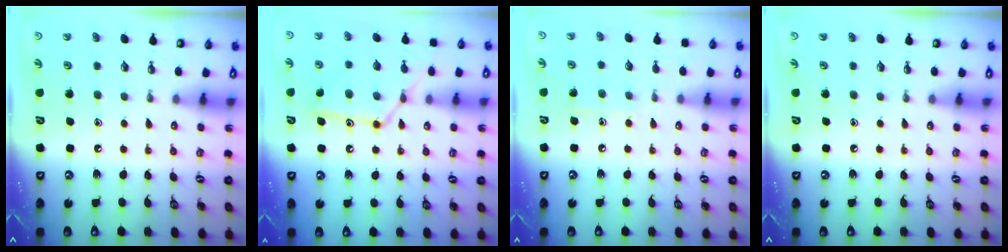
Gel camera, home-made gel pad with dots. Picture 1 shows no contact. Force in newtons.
{"total": 13.2, "press": 13.1, "slide": 0.9}
{"total": 5.7, "press": 5.7, "slide": 0.7}
{"total": 0.0}